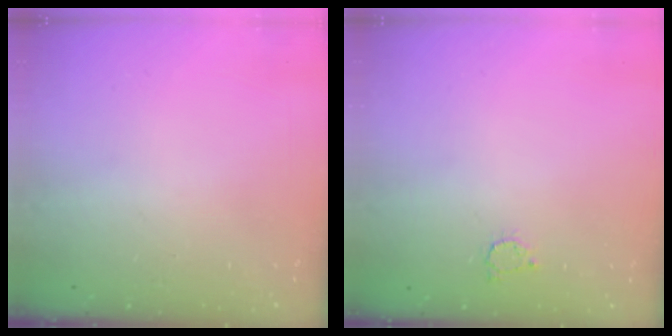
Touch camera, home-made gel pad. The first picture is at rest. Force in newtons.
{"total": 2.5, "press": 2.5, "slide": 0.4}